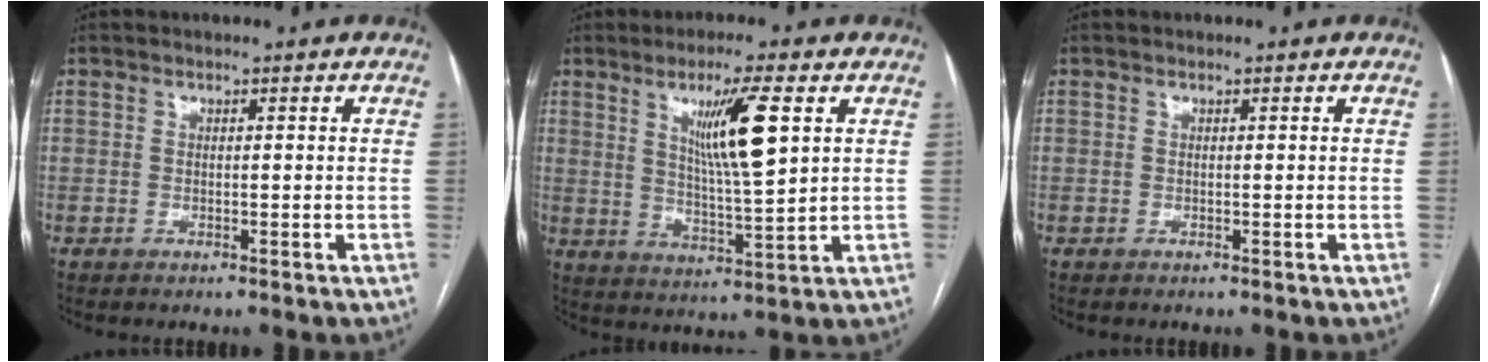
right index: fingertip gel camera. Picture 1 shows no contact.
{"total": 10.0, "force": [3.7, 0.4, 9.3], "torque": [-0.163, -0.007, 0.066]}
{"total": 0.0}